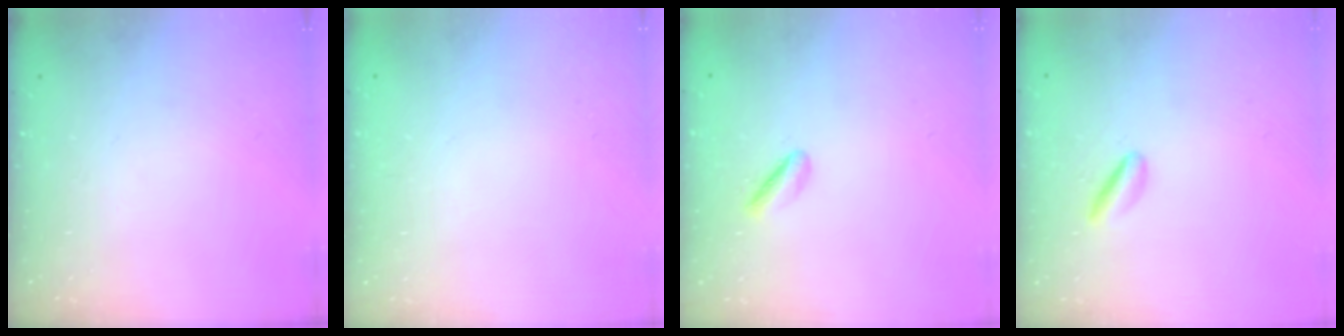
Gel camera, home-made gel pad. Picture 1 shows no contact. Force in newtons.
{"total": 2.1, "press": 2.1, "slide": 0.1}
{"total": 2.0, "press": 1.8, "slide": 1.0}
{"total": 3.0, "press": 2.8, "slide": 1.1}